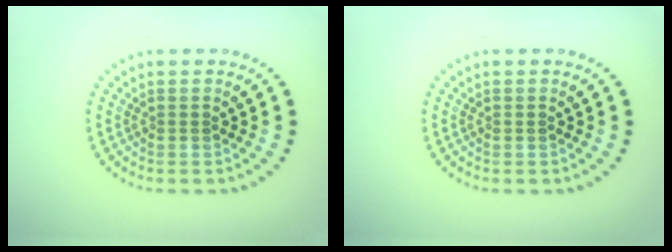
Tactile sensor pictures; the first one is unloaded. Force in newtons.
{"total": 0.0}